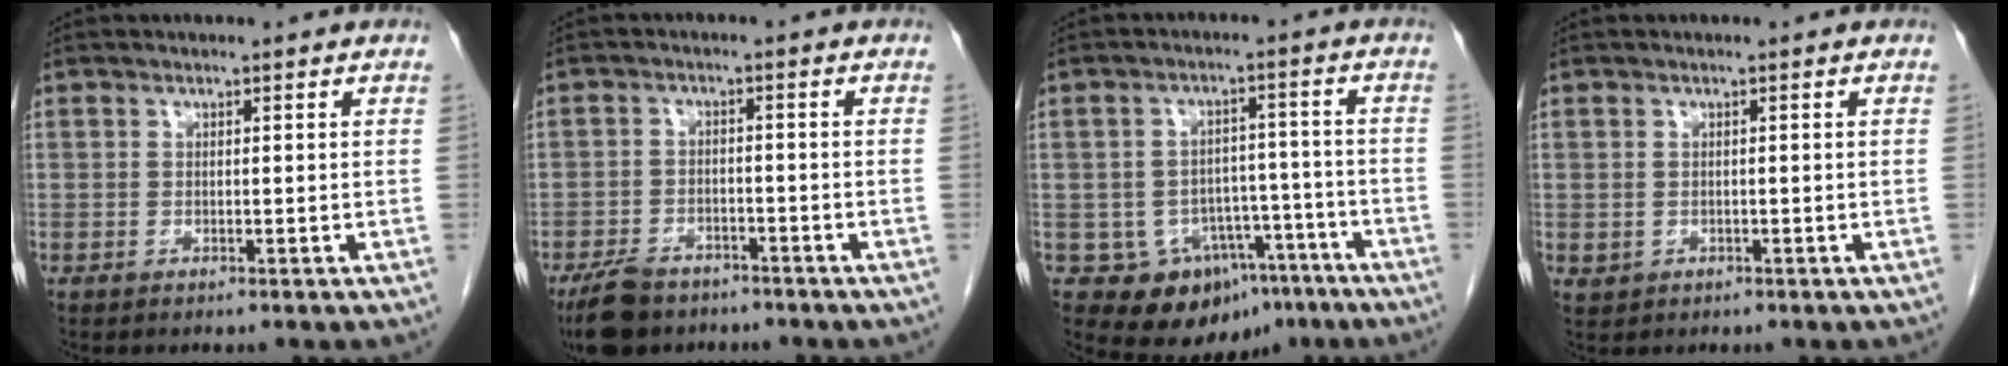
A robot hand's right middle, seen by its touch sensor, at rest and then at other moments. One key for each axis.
{"total": 7.1, "fx": -5.6, "fy": 3.4, "fz": 3.0, "tx": -0.064, "ty": -0.007, "tz": -0.096}
{"total": 10.4, "fx": -5.6, "fy": 7.6, "fz": 4.3, "tx": -0.045, "ty": 0.024, "tz": -0.068}
{"total": 1.2, "fx": -0.2, "fy": 1.1, "fz": 0.4, "tx": -0.013, "ty": 0.001, "tz": 0.005}